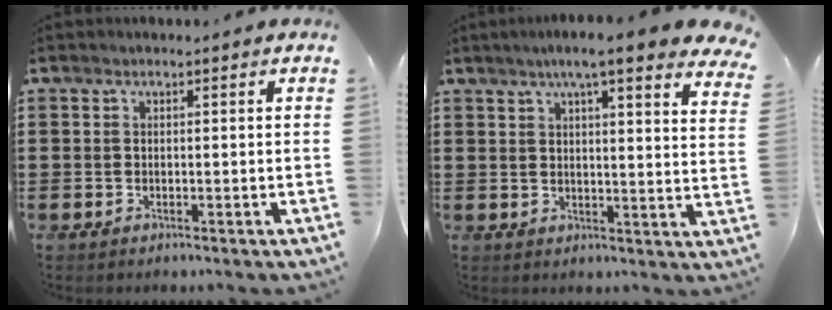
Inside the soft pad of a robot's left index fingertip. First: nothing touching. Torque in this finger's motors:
{"motor_torque": [1.30, -0.84, 0.74, 0.21]}